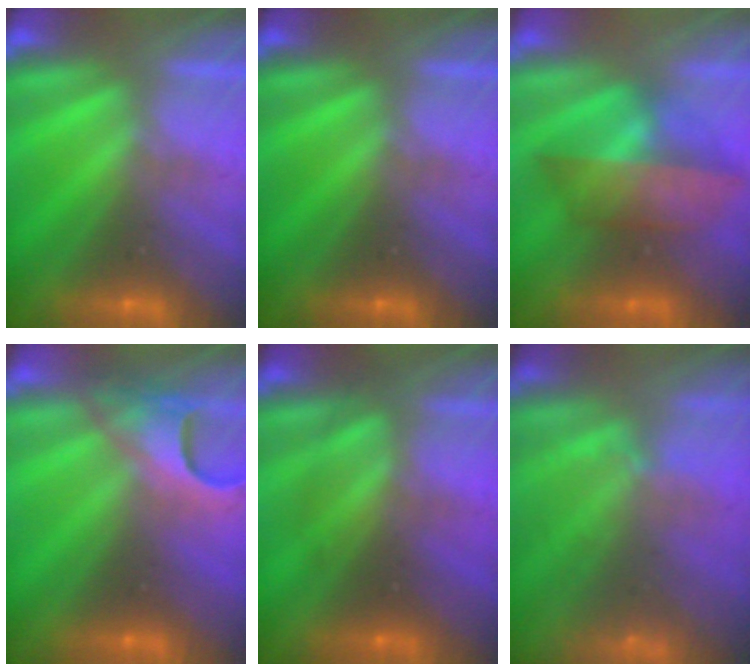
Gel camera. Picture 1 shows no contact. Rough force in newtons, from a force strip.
{"total": 0.0}
{"total": 4.3}
{"total": 4.6}
{"total": 2.5}
{"total": 9.8}